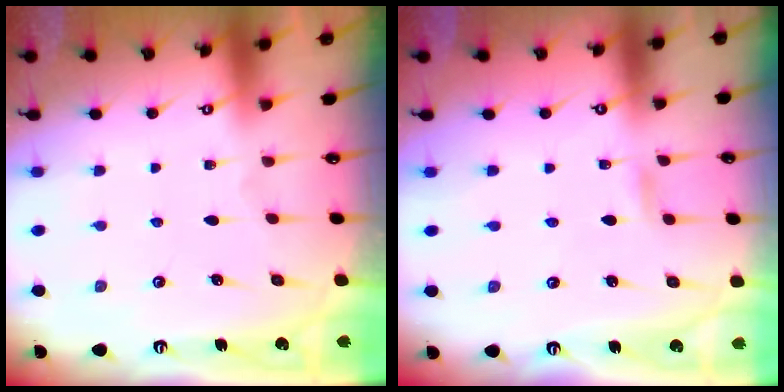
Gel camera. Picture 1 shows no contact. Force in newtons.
{"total": 2.8, "press": 2.8, "slide": 0.2}